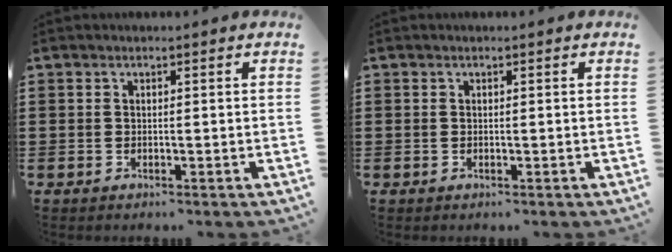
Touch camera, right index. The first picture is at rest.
{"total": 0.0}